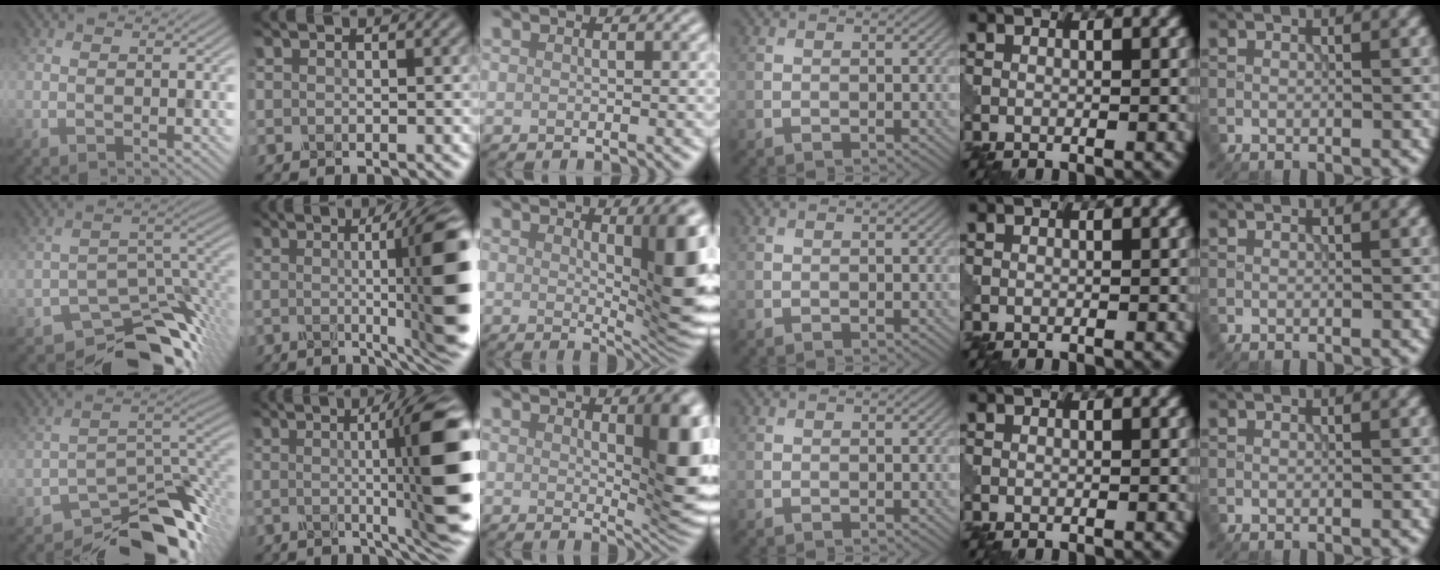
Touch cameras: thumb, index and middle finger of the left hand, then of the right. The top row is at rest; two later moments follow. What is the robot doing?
{"motion": "shake", "object": "sieve"}